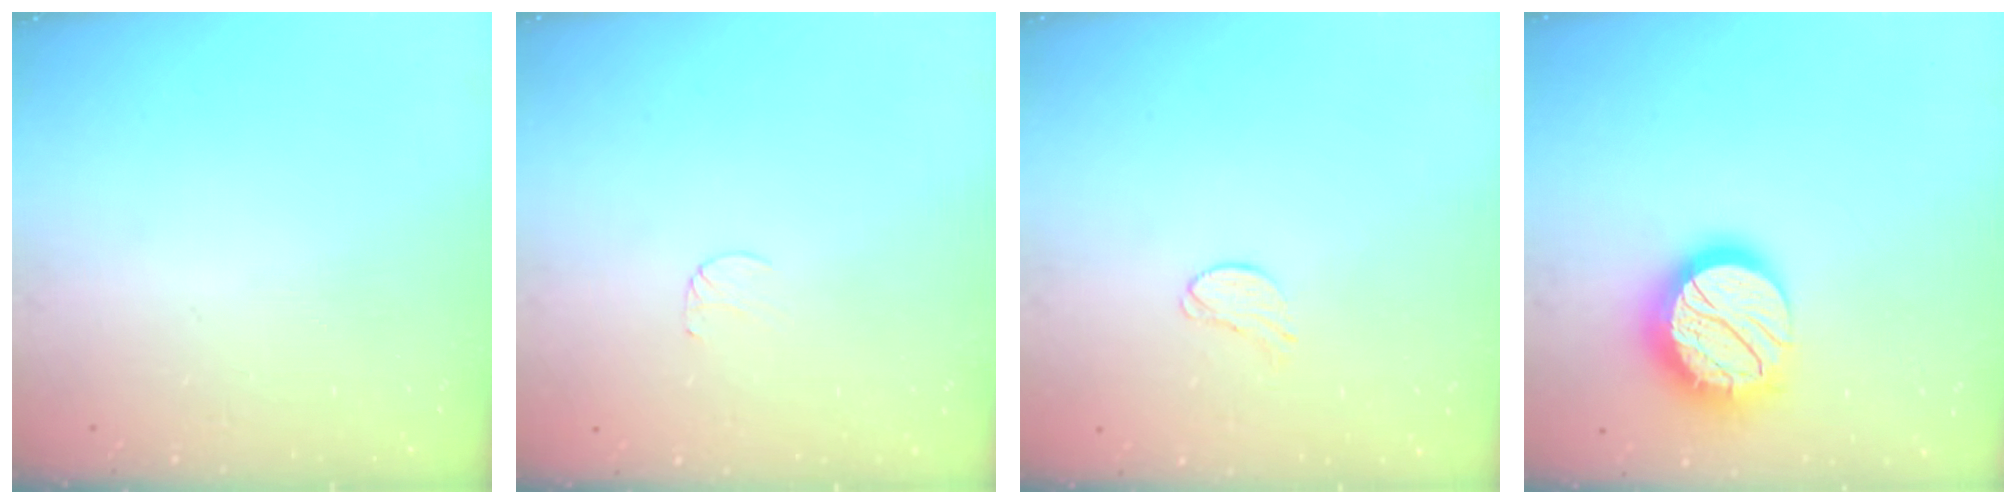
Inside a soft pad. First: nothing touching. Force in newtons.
{"total": 4.6, "press": 4.6, "slide": 0.4}
{"total": 6.3, "press": 6.3, "slide": 0.5}
{"total": 18.3, "press": 18.2, "slide": 1.0}